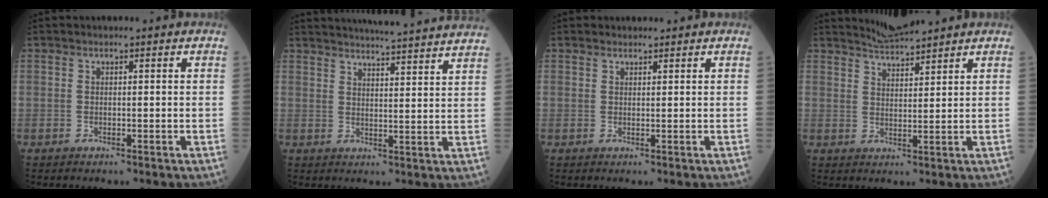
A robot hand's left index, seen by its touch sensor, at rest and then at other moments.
{"total": 18.3, "force": [17.3, -0.9, 5.9], "torque": [-0.095, -0.030, 0.214]}
{"total": 0.7, "force": [0.7, 0.3, 0.0], "torque": [-0.005, 0.002, 0.012]}
{"total": 3.9, "force": [3.8, -0.4, 0.5], "torque": [-0.017, 0.006, 0.076]}